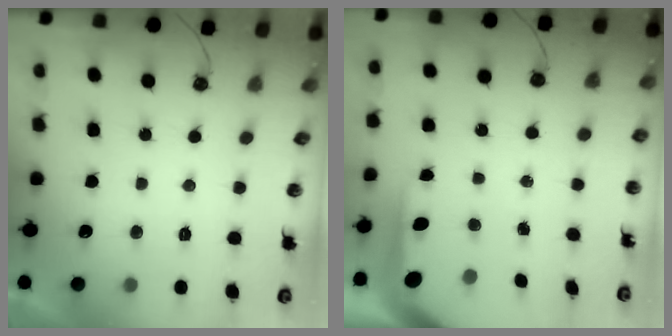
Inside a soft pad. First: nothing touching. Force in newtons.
{"total": 7.8, "press": 7.7, "slide": 0.8}